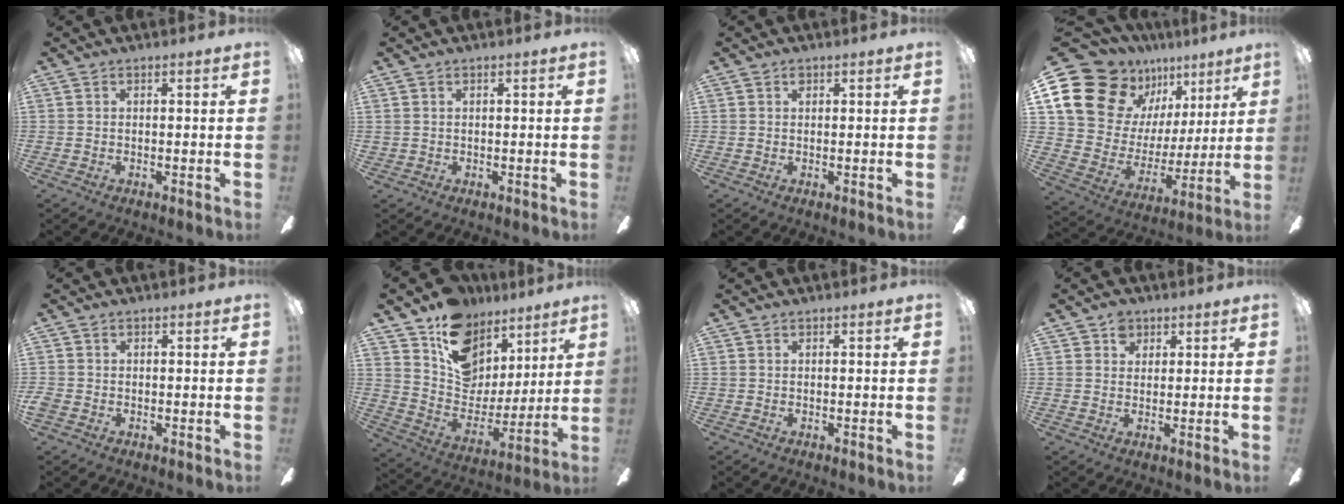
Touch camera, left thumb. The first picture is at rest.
{"total": 0.6, "force": [0.3, 0.5, 0.0], "torque": [-0.001, 0.004, 0.004]}
{"total": 0.8, "force": [0.6, 0.5, 0.4], "torque": [-0.009, 0.002, 0.010]}
{"total": 18.7, "force": [11.9, 12.2, 7.8], "torque": [-0.156, -0.076, 0.233]}
{"total": 1.3, "force": [-0.6, 1.1, 0.6], "torque": [-0.008, 0.005, -0.011]}
{"total": 15.8, "force": [9.7, 10.9, 6.0], "torque": [-0.105, -0.057, 0.183]}
{"total": 0.0}
{"total": 4.2, "force": [2.4, 3.3, 1.2], "torque": [-0.009, 0.001, 0.042]}